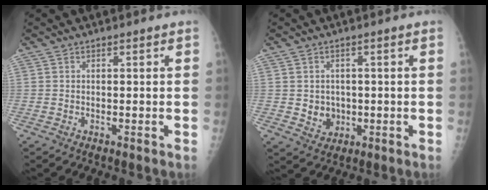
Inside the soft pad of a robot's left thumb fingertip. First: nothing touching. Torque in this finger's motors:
{"motor_torque": [-0.09, 0.05, 0.03, -0.02, 0.01]}